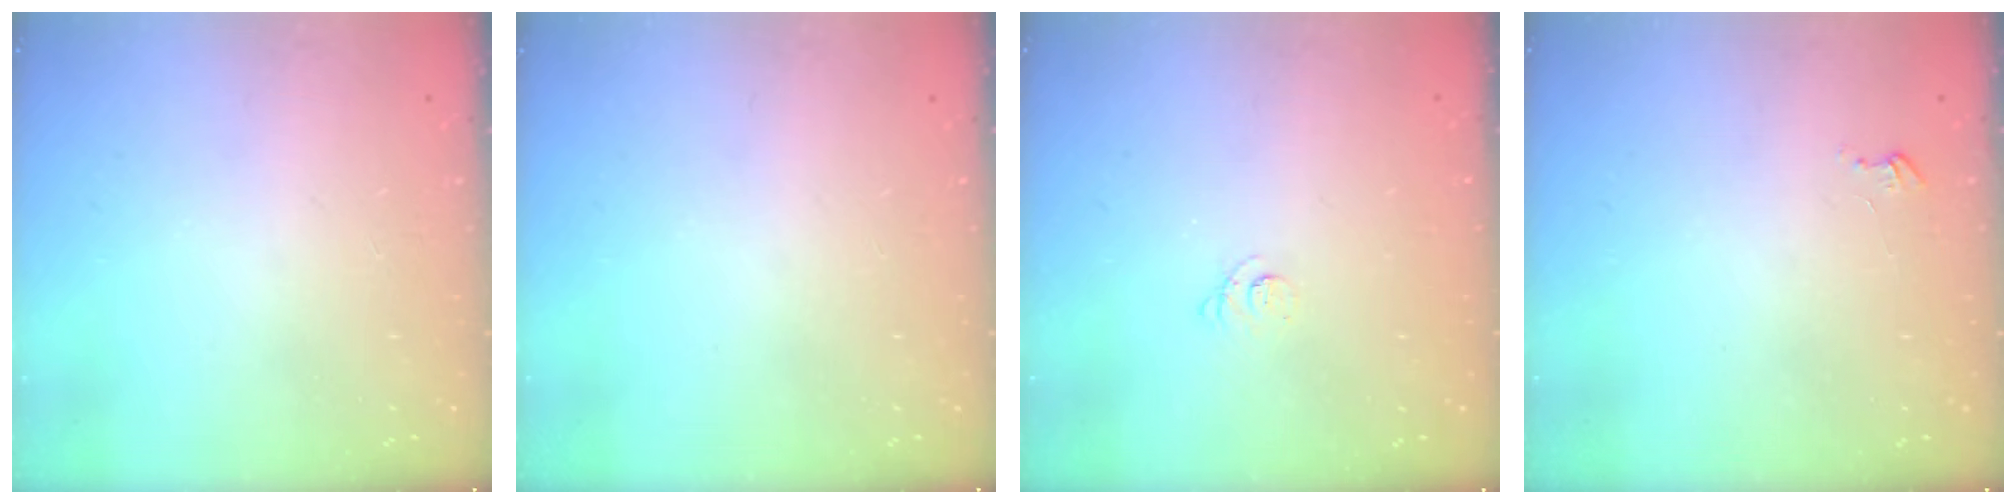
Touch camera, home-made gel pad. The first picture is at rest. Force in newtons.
{"total": 0.0}
{"total": 2.3, "press": 2.2, "slide": 0.2}
{"total": 2.6, "press": 2.6, "slide": 0.3}